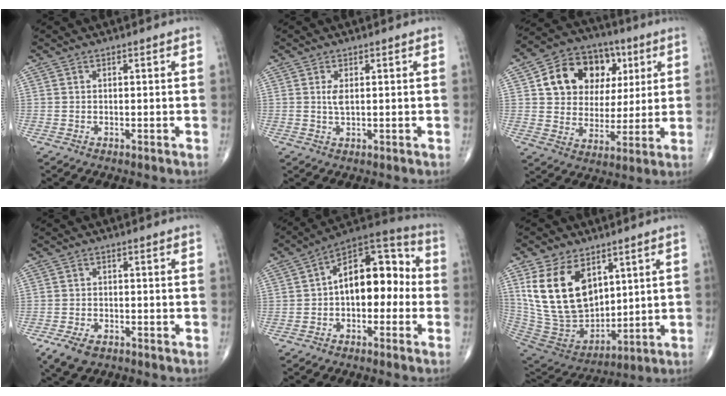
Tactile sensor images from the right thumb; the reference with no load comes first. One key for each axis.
{"total": 1.9, "fx": 0.5, "fy": 0.6, "fz": 1.7, "tx": -0.034, "ty": -0.004, "tz": 0.014}
{"total": 17.2, "fx": 5.3, "fy": 13.4, "fz": 9.5, "tx": -0.115, "ty": 0.007, "tz": 0.090}
{"total": 5.3, "fx": -3.1, "fy": 2.9, "fz": 3.0, "tx": -0.058, "ty": 0.002, "tz": -0.054}
{"total": 14.7, "fx": -0.6, "fy": 8.8, "fz": 11.7, "tx": -0.140, "ty": 0.046, "tz": -0.027}
{"total": 19.1, "fx": 7.2, "fy": 12.4, "fz": 12.7, "tx": -0.217, "ty": -0.037, "tz": 0.160}